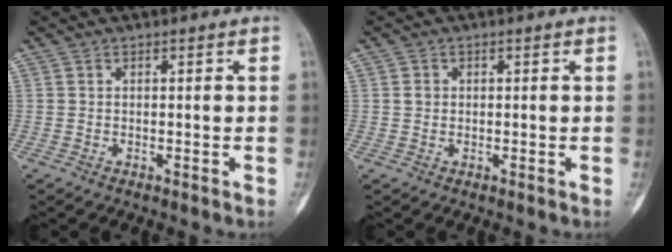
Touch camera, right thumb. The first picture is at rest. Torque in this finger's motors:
{"motor_torque": [-0.08, 0.38, 0.09, -0.19, -0.11]}